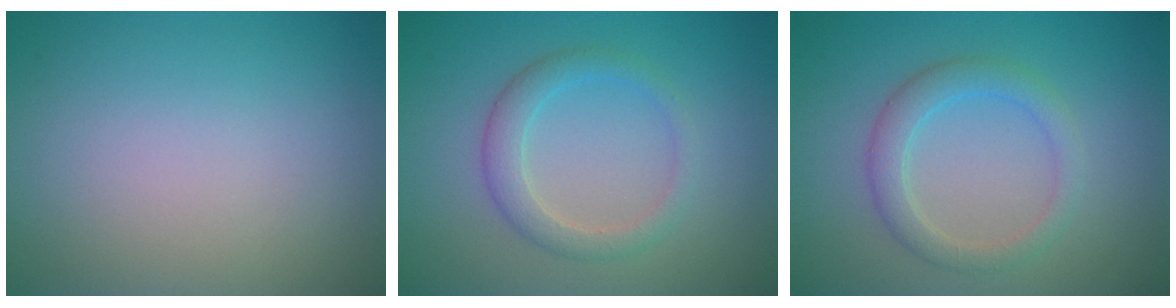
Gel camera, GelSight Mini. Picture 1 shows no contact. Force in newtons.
{"total": 2.7, "press": 2.7, "slide": 0.2}
{"total": 2.8, "press": 2.8, "slide": 0.1}